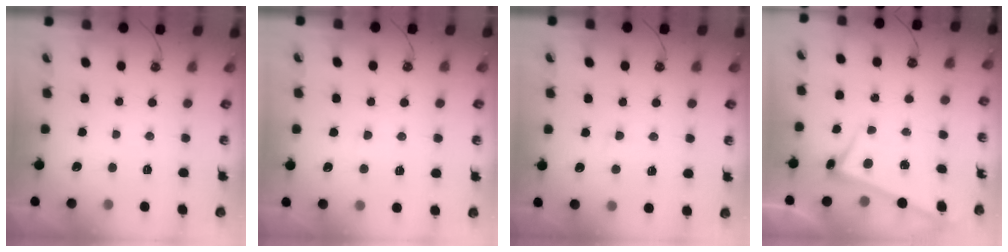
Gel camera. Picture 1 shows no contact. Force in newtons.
{"total": 2.5, "press": 2.5, "slide": 0.4}
{"total": 0.9, "press": 0.6, "slide": 0.7}
{"total": 2.8, "press": 2.8, "slide": 0.3}